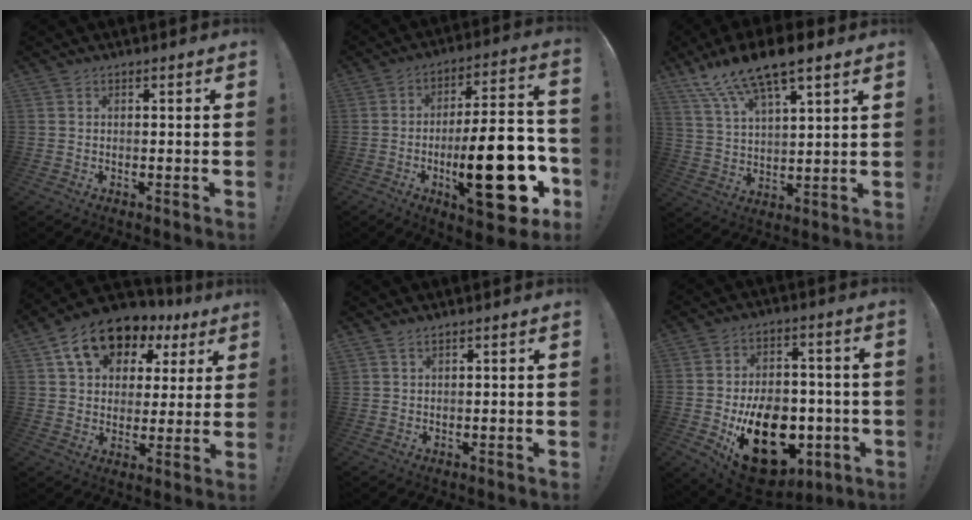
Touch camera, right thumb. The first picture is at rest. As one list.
[{"total": 26.0, "force": [-7.5, 8.6, 23.4], "torque": [-0.359, 0.036, -0.112]}, {"total": 13.5, "force": [10.5, 3.6, 7.7], "torque": [-0.142, -0.066, 0.185]}, {"total": 14.6, "force": [8.1, 9.6, 7.3], "torque": [-0.112, -0.043, 0.149]}, {"total": 1.4, "force": [1.2, 0.2, 0.7], "torque": [-0.020, -0.002, 0.024]}, {"total": 22.5, "force": [-6.4, 15.7, 14.7], "torque": [-0.206, 0.032, -0.080]}]